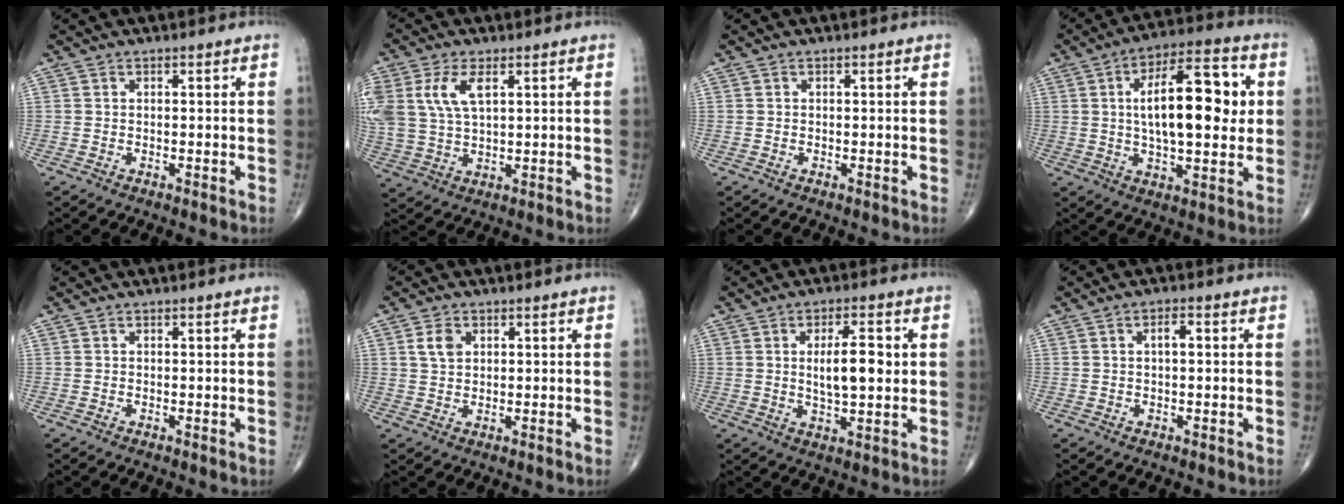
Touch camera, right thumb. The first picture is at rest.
{"total": 11.0, "force": [3.8, 5.9, 8.5], "torque": [-0.197, 0.001, 0.082]}
{"total": 0.0}
{"total": 18.1, "force": [2.7, 7.5, 16.2], "torque": [-0.235, 0.012, 0.038]}
{"total": 0.0}
{"total": 3.5, "force": [1.2, 2.5, 2.2], "torque": [-0.033, -0.001, 0.025]}
{"total": 8.5, "force": [1.2, 3.1, 7.8], "torque": [-0.123, -0.004, 0.023]}
{"total": 2.3, "force": [0.4, 1.0, 2.0], "torque": [-0.033, 0.007, 0.004]}